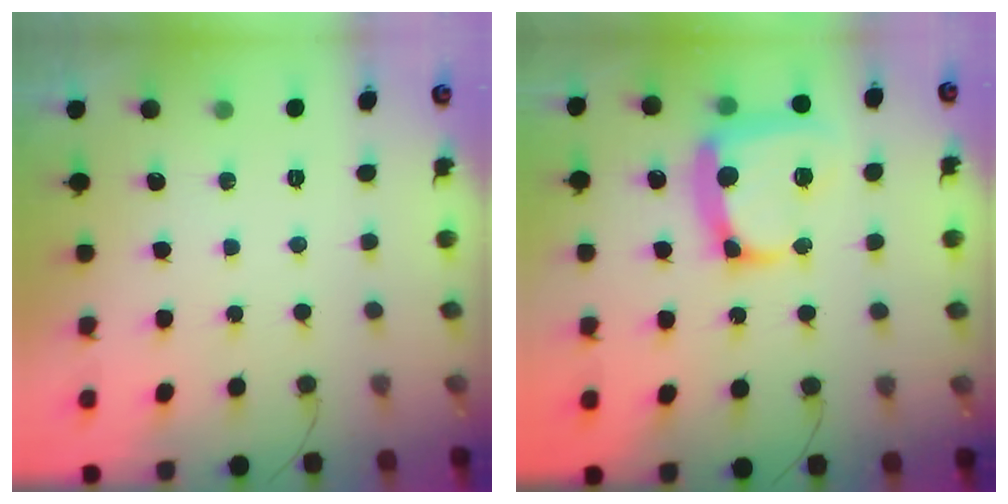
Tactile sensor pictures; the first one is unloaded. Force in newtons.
{"total": 16.4, "press": 16.3, "slide": 1.7}